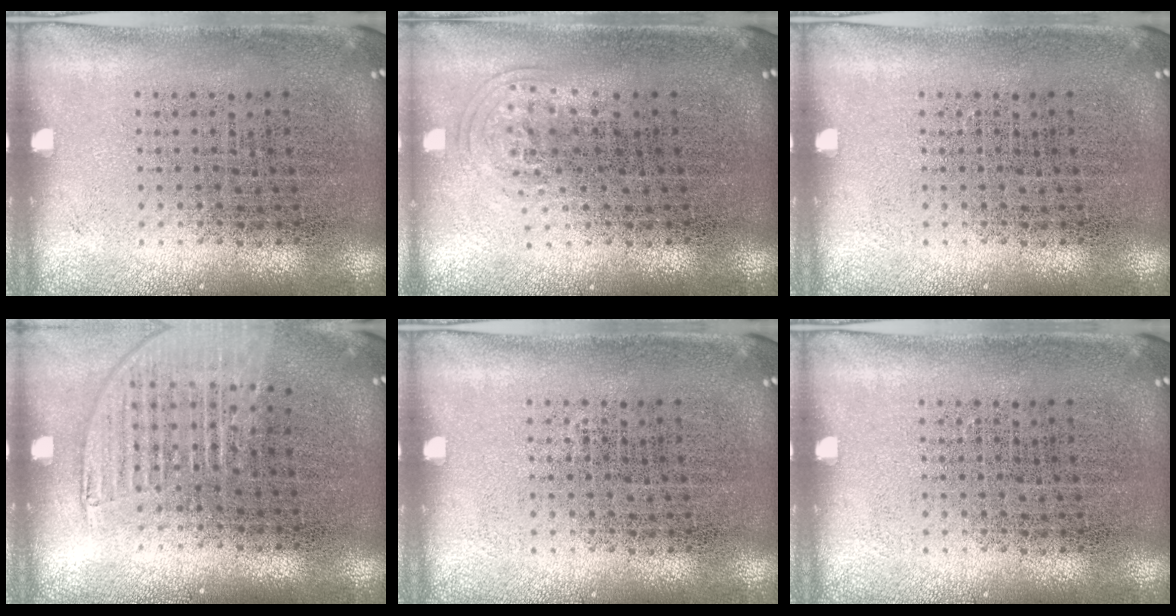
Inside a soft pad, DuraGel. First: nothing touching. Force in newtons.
{"total": 1.1, "press": 0.7, "slide": 0.7}
{"total": 0.0}
{"total": 1.5, "press": 1.3, "slide": 0.7}
{"total": 0.0}
{"total": 0.0}